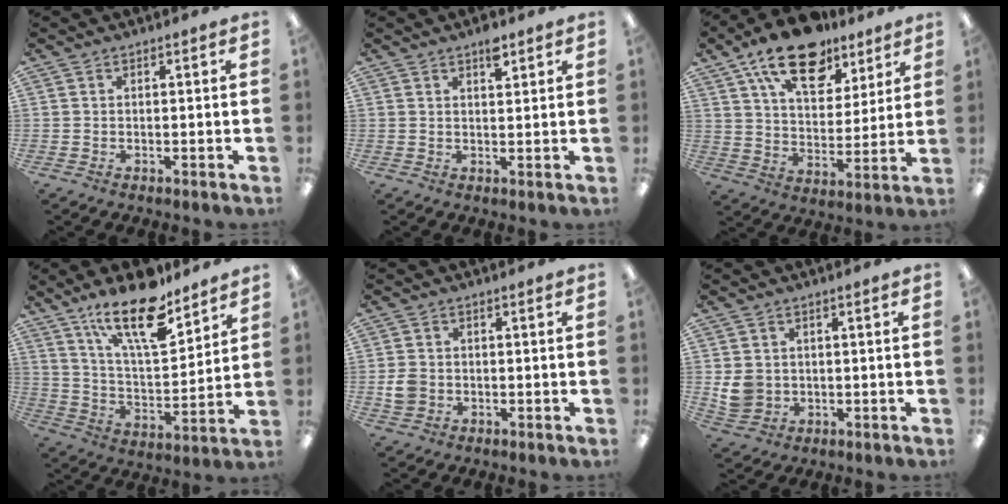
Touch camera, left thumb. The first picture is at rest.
{"total": 3.7, "force": [2.6, 1.6, 2.2], "torque": [-0.024, -0.011, 0.040]}
{"total": 18.8, "force": [12.6, 9.4, 10.4], "torque": [-0.172, -0.059, 0.220]}
{"total": 19.1, "force": [13.4, 6.7, 11.8], "torque": [-0.190, -0.081, 0.224]}
{"total": 3.7, "force": [-0.6, 3.3, 1.6], "torque": [-0.018, 0.005, -0.011]}
{"total": 5.4, "force": [0.5, 4.9, 2.0], "torque": [-0.033, 0.005, 0.013]}